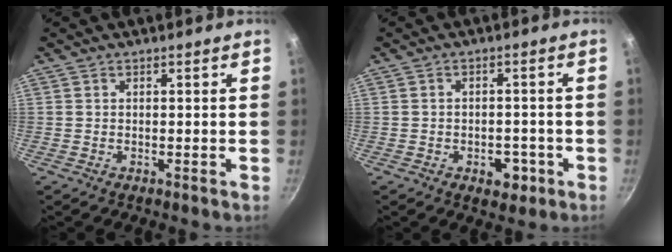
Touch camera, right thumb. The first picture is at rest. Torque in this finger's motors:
{"motor_torque": [0.60, 0.18, -0.26, 0.06, 0.13]}